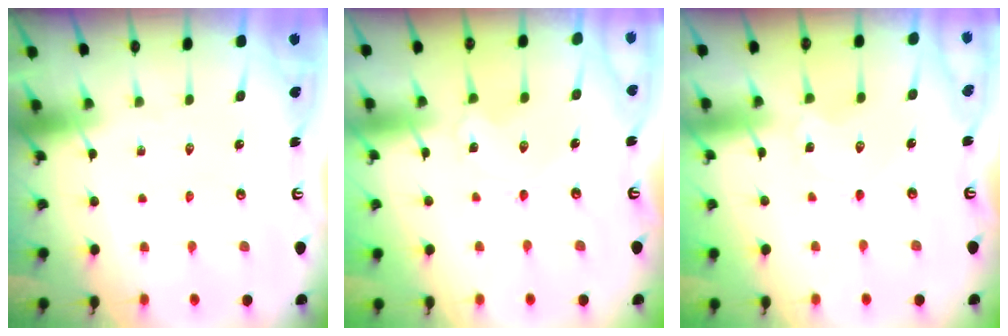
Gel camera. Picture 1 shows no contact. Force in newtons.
{"total": 0.0}
{"total": 1.6, "press": 1.5, "slide": 0.2}